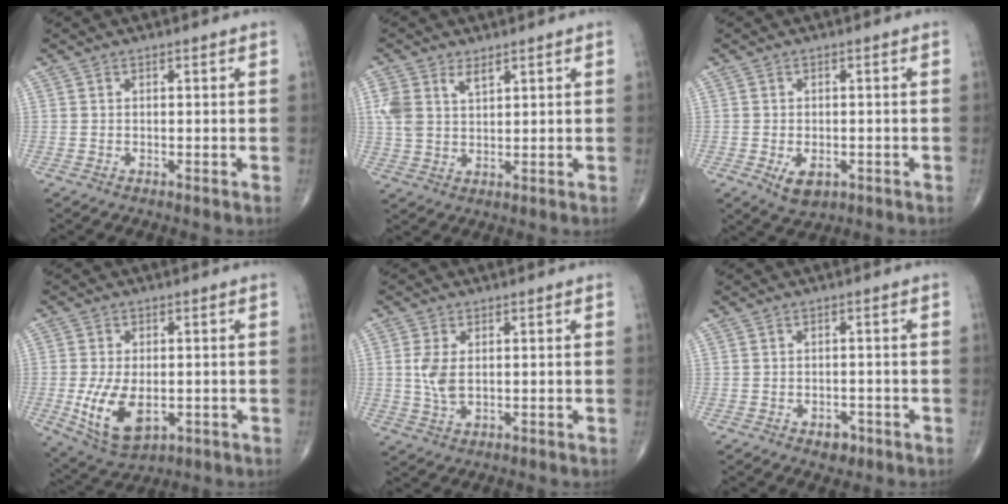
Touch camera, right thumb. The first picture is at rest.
{"total": 6.2, "force": [2.9, 3.5, 4.2], "torque": [-0.090, -0.003, 0.063]}
{"total": 4.5, "force": [-1.6, 2.8, 3.1], "torque": [-0.042, 0.003, -0.014]}
{"total": 10.6, "force": [-2.1, 6.0, 8.5], "torque": [-0.152, -0.009, -0.020]}
{"total": 4.6, "force": [0.6, 2.5, 3.8], "torque": [-0.085, -0.005, 0.014]}
{"total": 2.6, "force": [-1.4, 1.8, 1.3], "torque": [-0.002, 0.007, -0.014]}